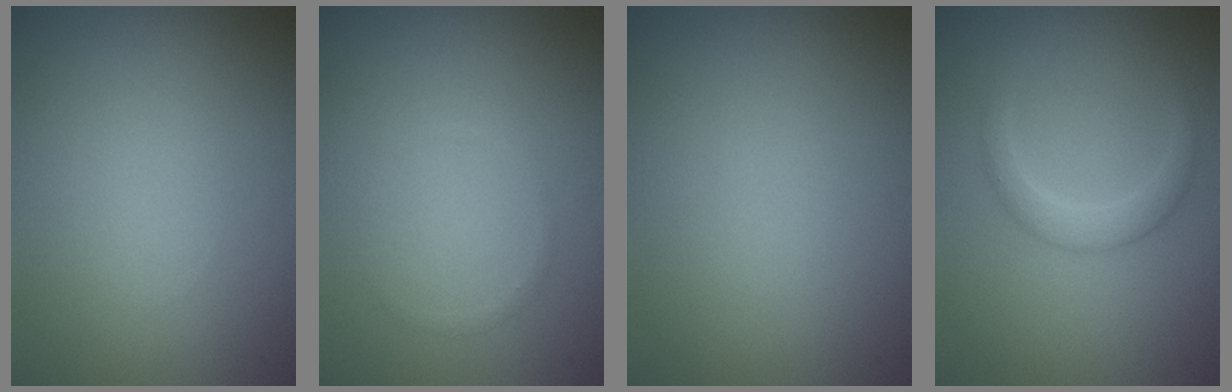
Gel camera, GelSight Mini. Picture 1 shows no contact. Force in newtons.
{"total": 0.5, "press": 0.5, "slide": 0.0}
{"total": 0.0}
{"total": 1.9, "press": 1.9, "slide": 0.1}